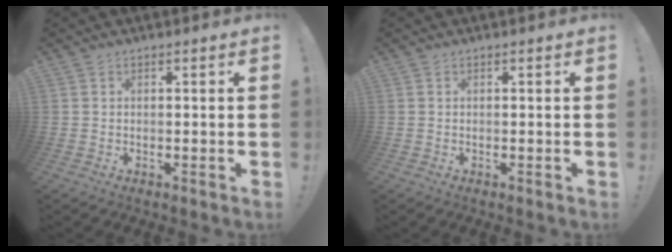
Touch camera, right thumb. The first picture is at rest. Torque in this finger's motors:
{"motor_torque": [0.00, 0.00, 0.00, 0.00, 0.00]}